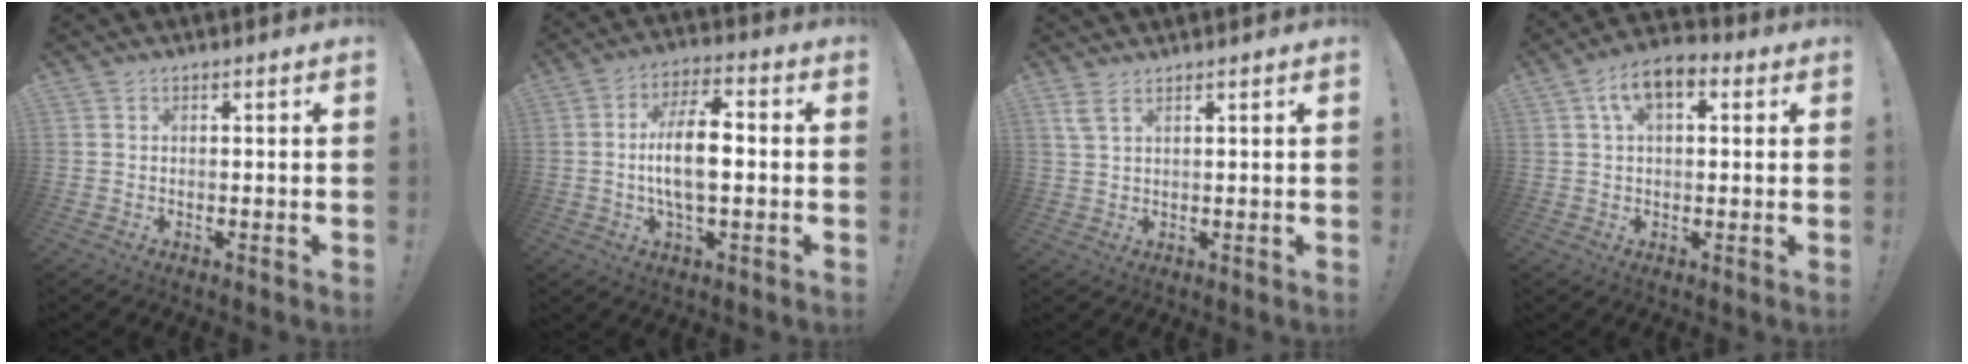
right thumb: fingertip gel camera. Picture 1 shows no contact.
{"total": 11.9, "force": [-1.0, 4.9, 10.8], "torque": [-0.200, 0.005, -0.024]}
{"total": 3.3, "force": [2.3, 0.9, 2.3], "torque": [-0.040, -0.006, 0.040]}
{"total": 8.6, "force": [3.2, 4.6, 6.5], "torque": [-0.106, 0.007, 0.059]}